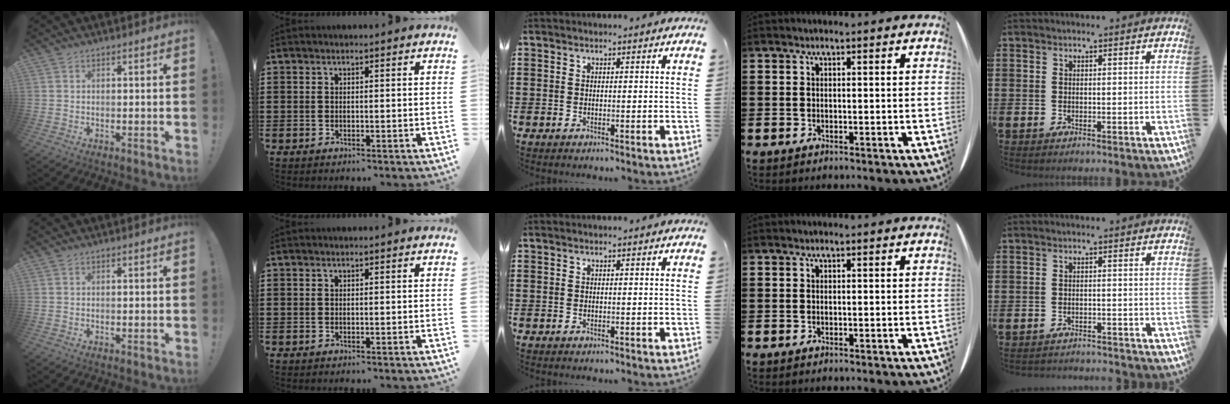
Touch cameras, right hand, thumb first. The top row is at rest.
{"little": {"total": 1.4, "force": [-1.4, 0.0, -0.1], "torque": [-0.003, 0.003, -0.030]}}